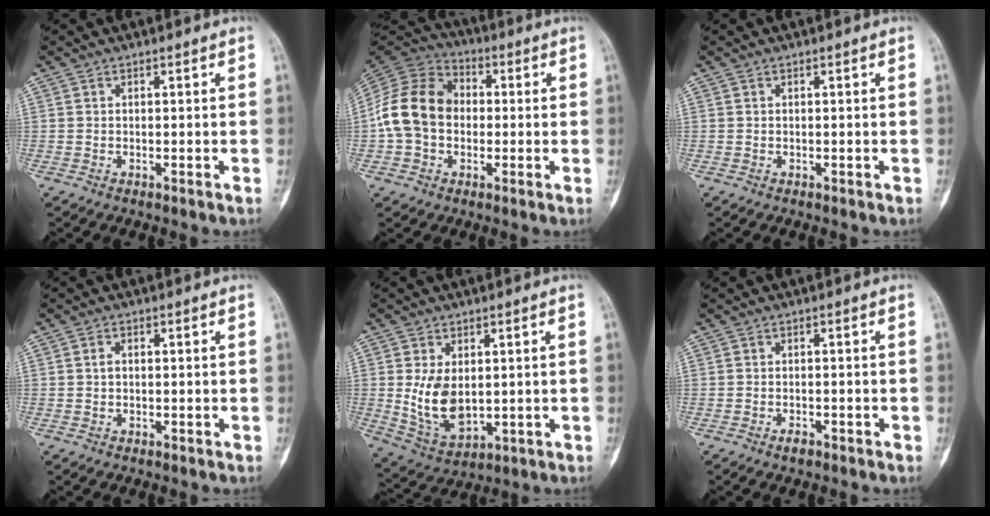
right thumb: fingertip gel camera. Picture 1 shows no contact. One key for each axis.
{"total": 15.4, "fx": -0.8, "fy": 11.9, "fz": 9.7, "tx": -0.170, "ty": 0.035, "tz": -0.023}
{"total": 0.0}
{"total": 1.6, "fx": -0.1, "fy": 1.2, "fz": 1.0, "tx": -0.014, "ty": 0.004, "tz": -0.005}
{"total": 10.3, "fx": 0.5, "fy": 6.6, "fz": 7.9, "tx": -0.128, "ty": -0.011, "tz": 0.030}
{"total": 1.8, "fx": -1.2, "fy": 0.9, "fz": 0.8, "tx": -0.012, "ty": 0.008, "tz": -0.019}